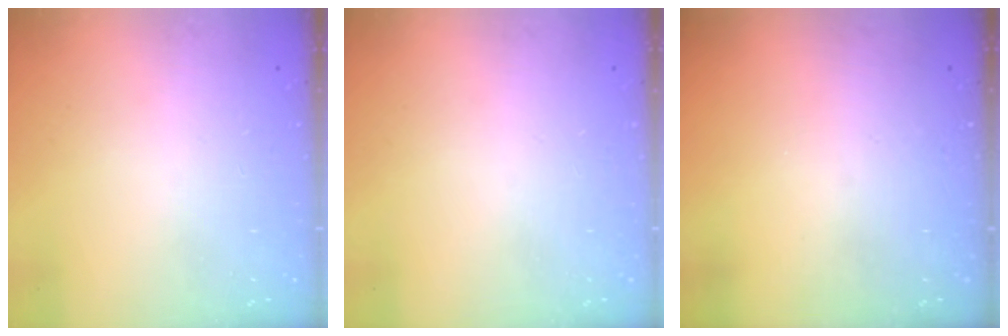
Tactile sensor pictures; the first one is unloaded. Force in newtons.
{"total": 0.0}
{"total": 0.0}